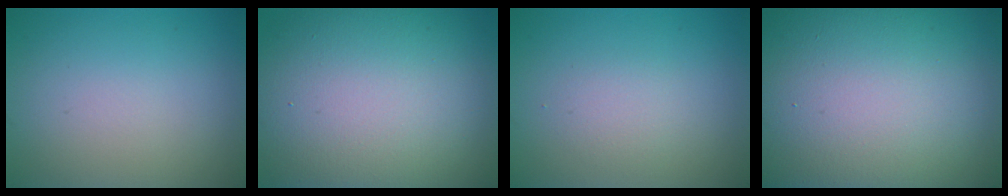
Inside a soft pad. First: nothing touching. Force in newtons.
{"total": 17.8, "press": 17.7, "slide": 1.7}
{"total": 1.4, "press": 1.4, "slide": 0.1}
{"total": 26.9, "press": 26.9, "slide": 1.3}